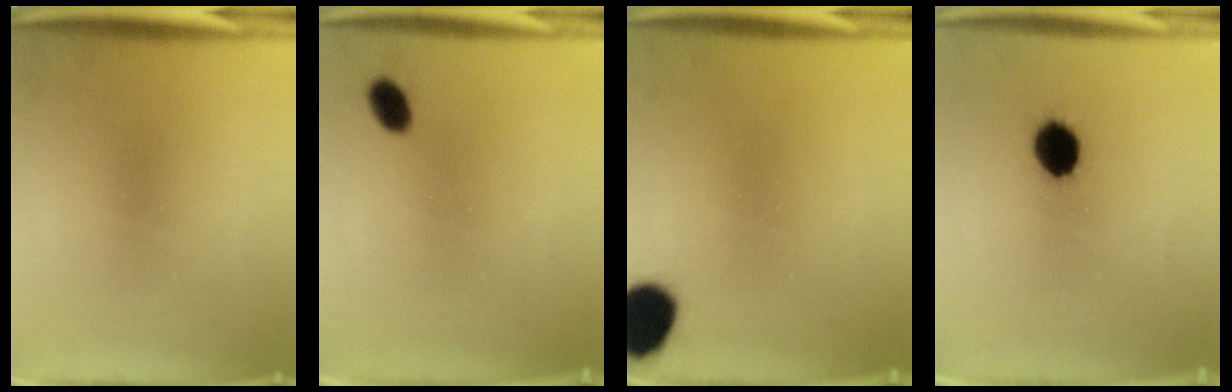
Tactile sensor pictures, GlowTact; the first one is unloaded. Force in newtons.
{"total": 3.3}
{"total": 11.7}
{"total": 6.4}